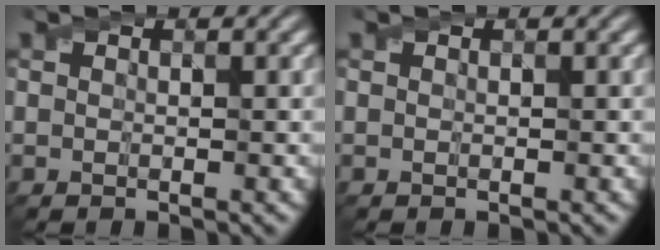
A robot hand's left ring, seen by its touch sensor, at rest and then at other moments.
{"total": 0.0}